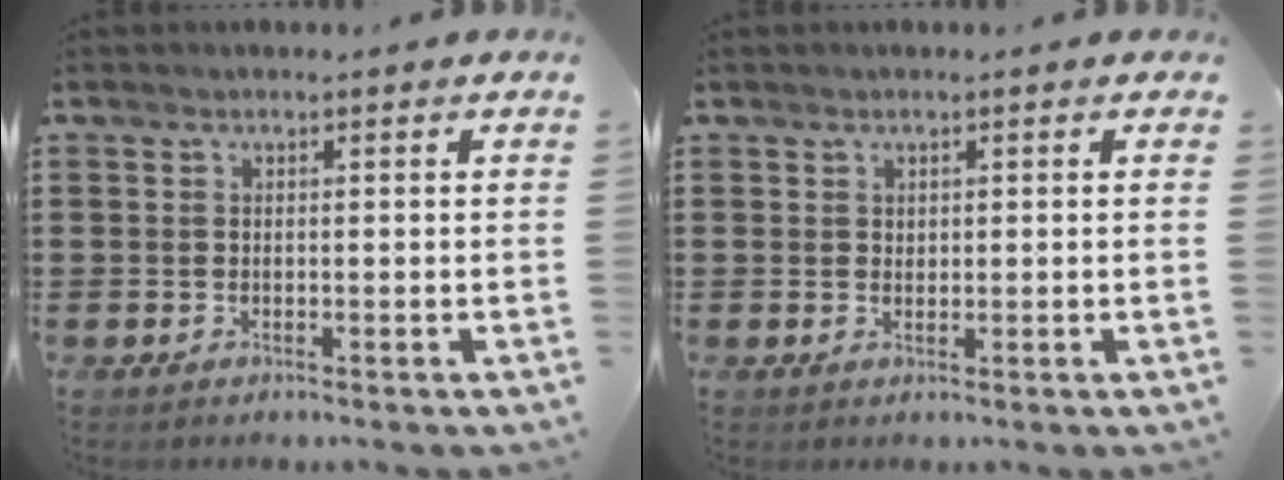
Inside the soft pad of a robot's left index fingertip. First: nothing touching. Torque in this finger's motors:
{"motor_torque": [0.22, 0.17, 0.02, 0.00]}